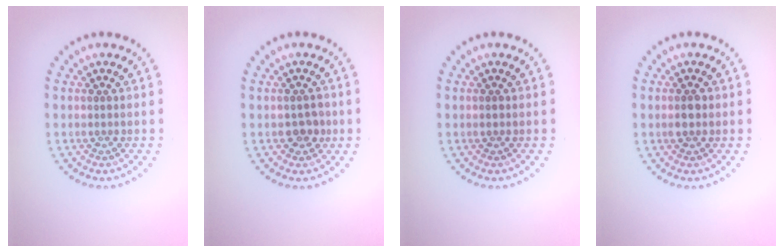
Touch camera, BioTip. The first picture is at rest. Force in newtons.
{"total": 1.6, "press": 1.6, "slide": 0.3}
{"total": 0.5, "press": 0.5, "slide": 0.0}
{"total": 1.7, "press": 1.7, "slide": 0.0}